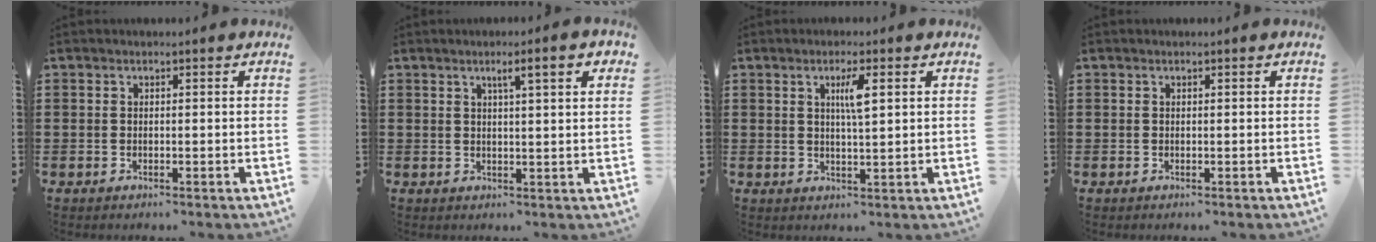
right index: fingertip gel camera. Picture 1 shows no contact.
{"total": 4.2, "force": [2.0, 0.3, 3.7], "torque": [-0.067, -0.002, 0.028]}
{"total": 3.5, "force": [1.2, 0.4, 3.3], "torque": [-0.067, 0.003, 0.017]}
{"total": 0.0}